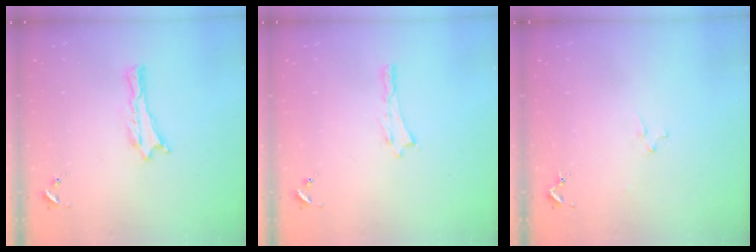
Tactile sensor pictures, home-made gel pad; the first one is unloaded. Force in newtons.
{"total": 0.0}
{"total": 1.1, "press": 1.1, "slide": 0.1}